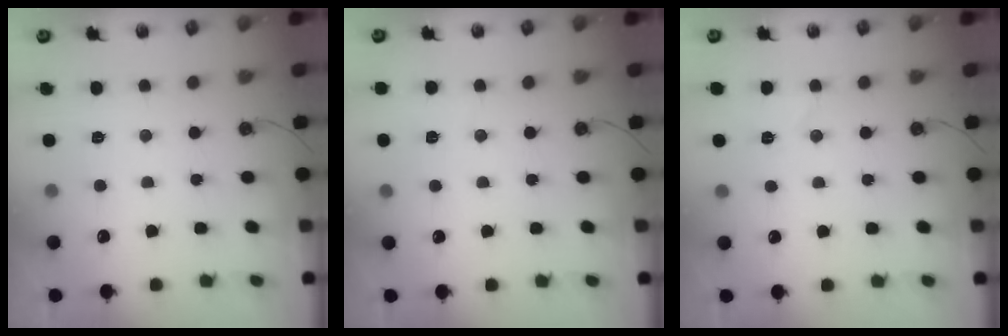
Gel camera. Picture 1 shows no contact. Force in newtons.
{"total": 3.0, "press": 2.3, "slide": 1.9}
{"total": 5.2, "press": 4.9, "slide": 1.7}